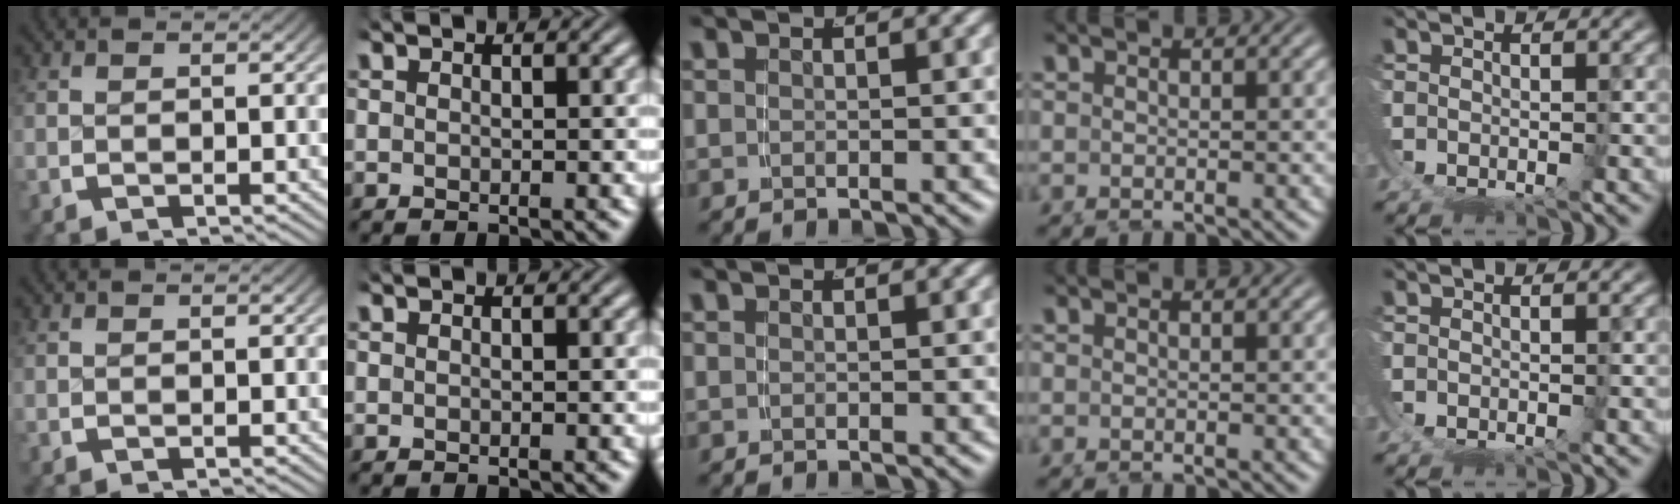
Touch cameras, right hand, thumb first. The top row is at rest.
{}